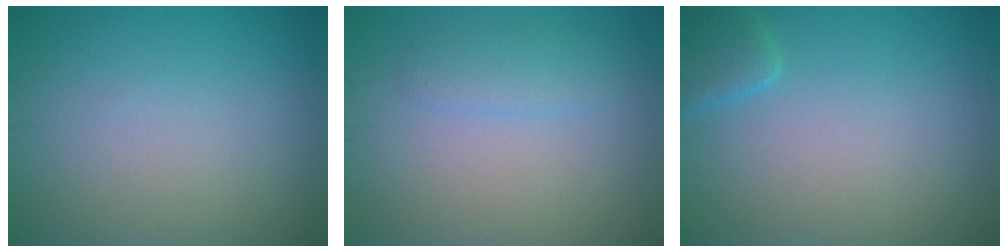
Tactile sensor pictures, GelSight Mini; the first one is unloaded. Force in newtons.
{"total": 1.6, "press": 1.6, "slide": 0.0}
{"total": 2.1, "press": 2.1, "slide": 0.2}